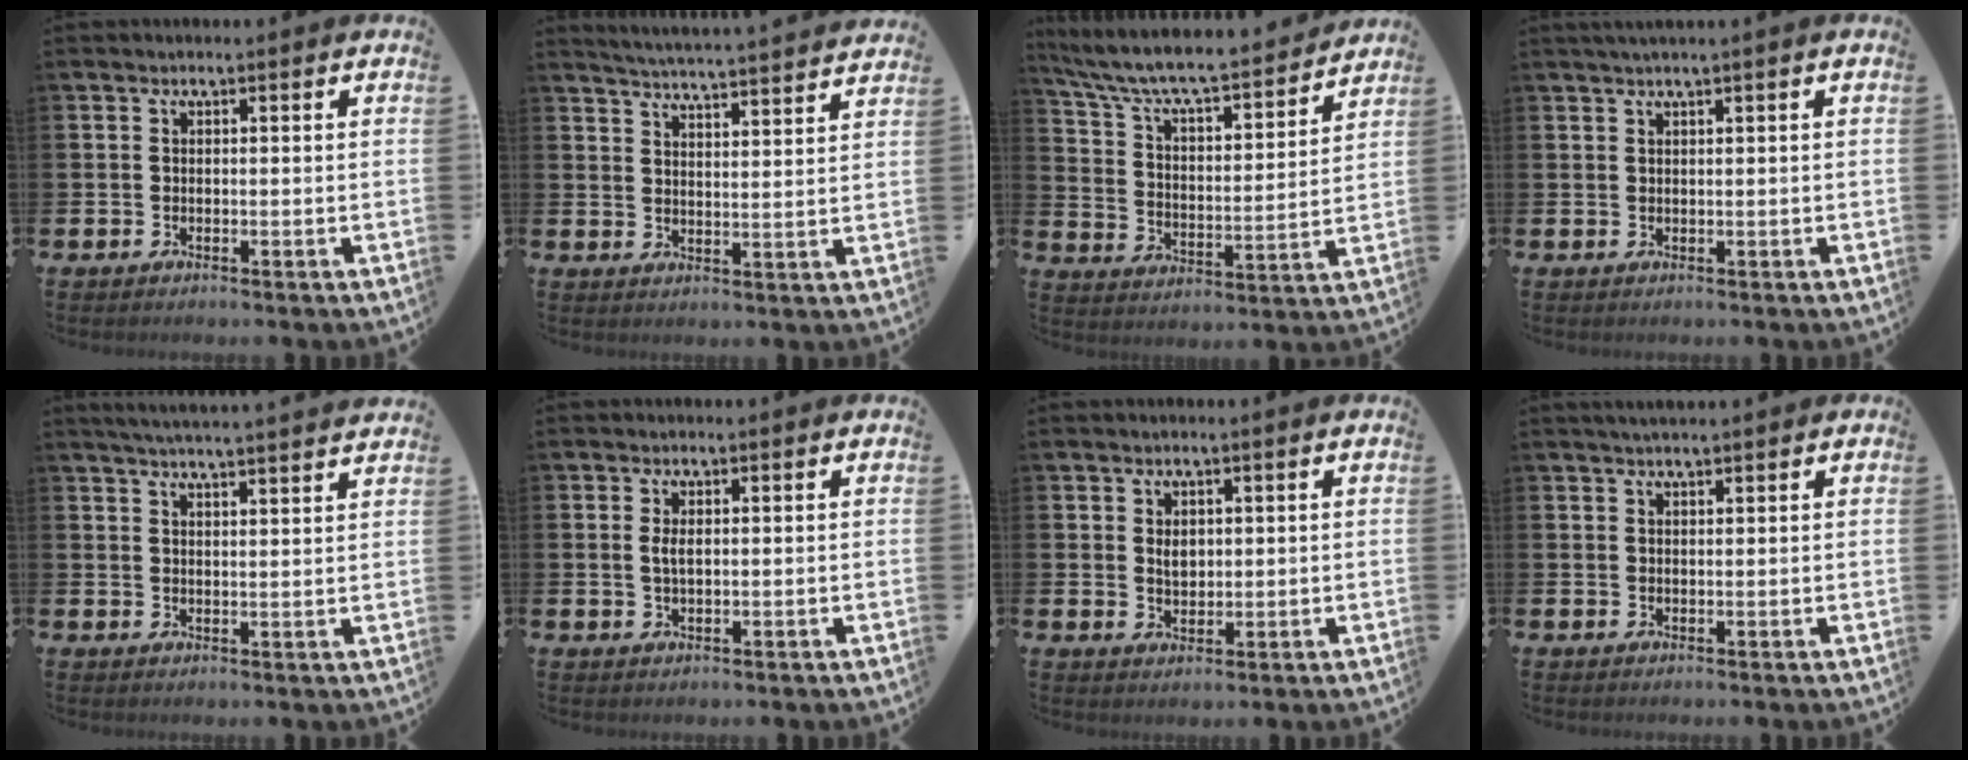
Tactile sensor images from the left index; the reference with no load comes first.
{"total": 5.1, "force": [5.1, -0.5, 0.5], "torque": [-0.018, -0.043, 0.086]}
{"total": 8.0, "force": [7.4, 1.3, 2.7], "torque": [-0.088, -0.058, 0.122]}
{"total": 1.2, "force": [0.8, -0.3, 0.8], "torque": [-0.015, 0.001, 0.015]}
{"total": 4.2, "force": [4.1, -0.8, 0.4], "torque": [-0.013, -0.024, 0.072]}
{"total": 1.8, "force": [0.4, 0.8, 1.5], "torque": [-0.026, 0.002, 0.003]}
{"total": 2.1, "force": [1.0, 1.4, 1.2], "torque": [-0.003, -0.003, 0.012]}
{"total": 1.7, "force": [1.6, 0.4, 0.7], "torque": [-0.002, -0.001, 0.025]}